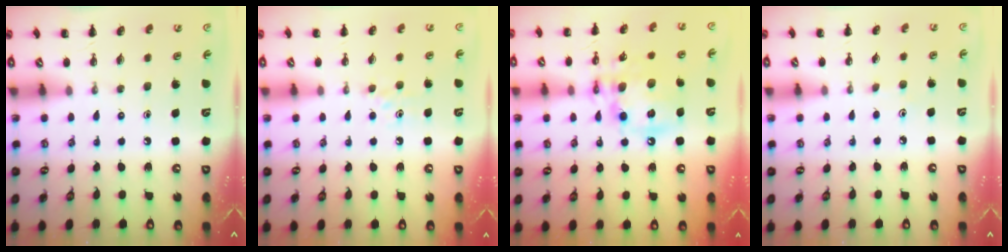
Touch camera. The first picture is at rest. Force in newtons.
{"total": 3.6, "press": 3.4, "slide": 1.4}
{"total": 14.5, "press": 14.2, "slide": 2.7}
{"total": 2.6, "press": 2.5, "slide": 0.8}